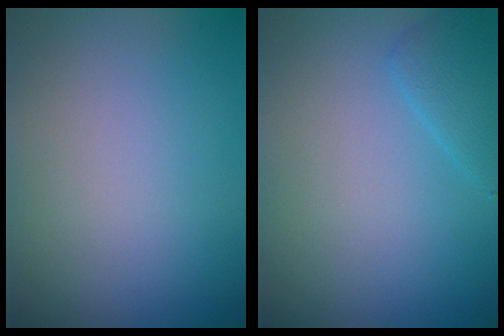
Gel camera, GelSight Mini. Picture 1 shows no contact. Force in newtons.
{"total": 1.7, "press": 1.7, "slide": 0.1}